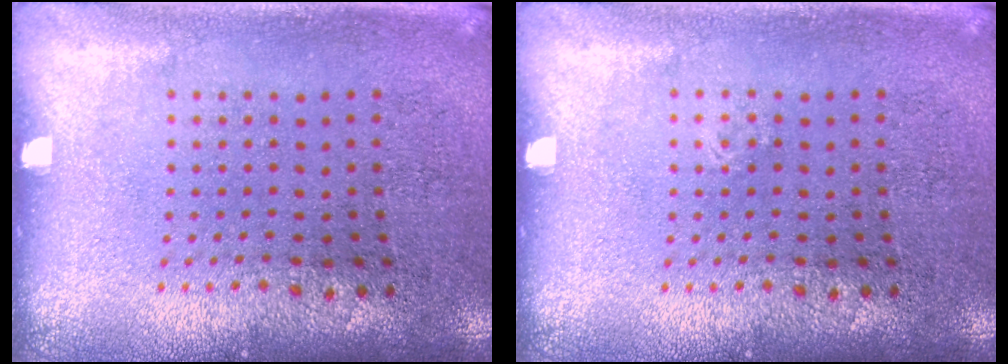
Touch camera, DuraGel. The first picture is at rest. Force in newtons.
{"total": 0.0}